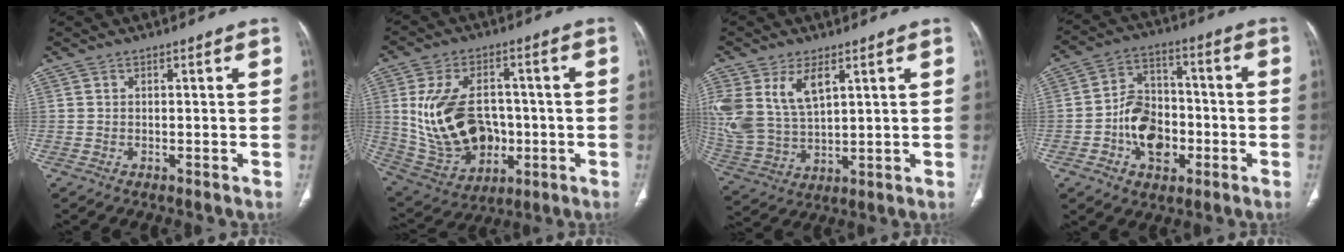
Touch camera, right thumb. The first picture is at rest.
{"total": 18.8, "force": [-0.6, 13.1, 13.4], "torque": [-0.227, 0.008, 0.019]}
{"total": 14.2, "force": [5.9, 8.0, 10.0], "torque": [-0.214, -0.017, 0.134]}
{"total": 12.7, "force": [-3.5, 9.1, 8.1], "torque": [-0.097, 0.034, -0.060]}